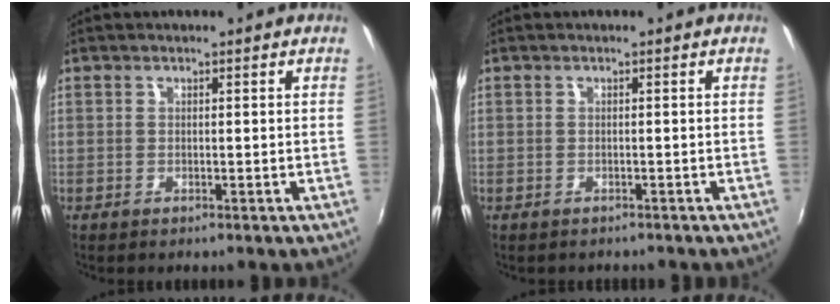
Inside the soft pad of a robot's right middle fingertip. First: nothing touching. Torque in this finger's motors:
{"motor_torque": [0.00, 0.00, -0.02, 0.01]}